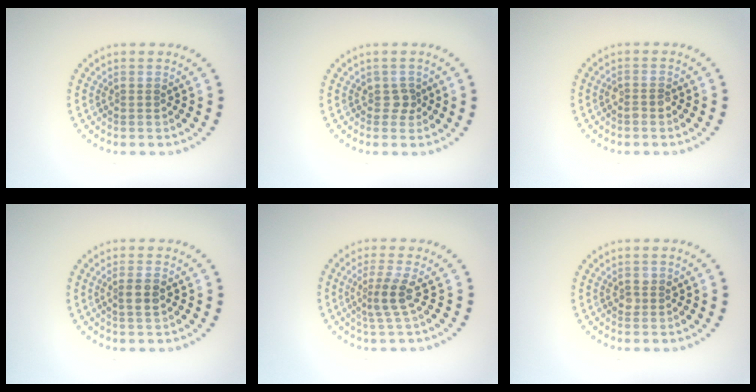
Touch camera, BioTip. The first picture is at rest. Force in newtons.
{"total": 1.2, "press": 1.0, "slide": 0.6}
{"total": 1.0, "press": 1.0, "slide": 0.4}
{"total": 1.9, "press": 1.7, "slide": 0.8}
{"total": 2.4, "press": 1.7, "slide": 1.7}
{"total": 1.0, "press": 0.9, "slide": 0.4}